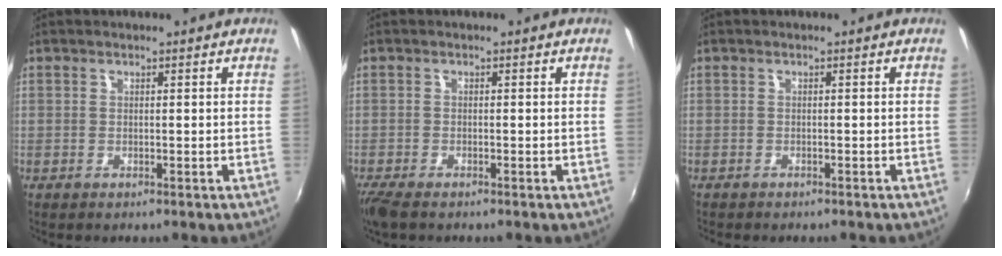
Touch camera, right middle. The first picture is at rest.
{"total": 4.0, "force": [-3.1, 1.0, 2.3], "torque": [-0.054, -0.017, -0.059]}
{"total": 1.2, "force": [-1.1, 0.3, 0.3], "torque": [-0.011, -0.007, -0.017]}